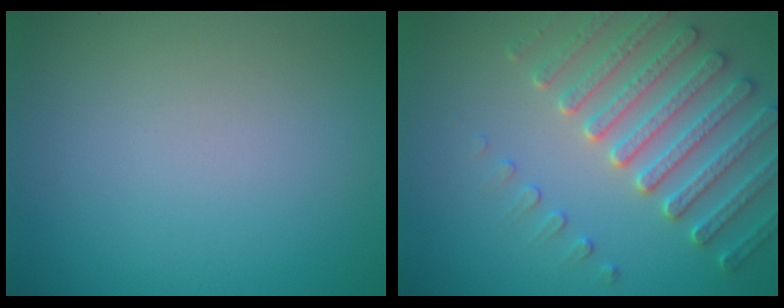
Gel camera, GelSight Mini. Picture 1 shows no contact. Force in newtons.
{"total": 4.8, "press": 4.6, "slide": 1.3}